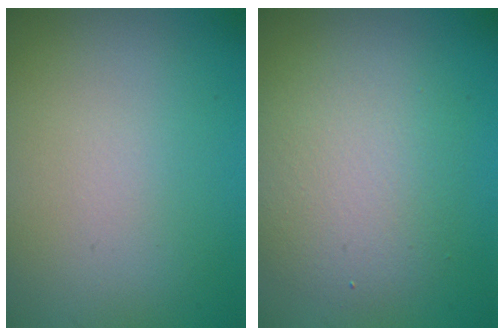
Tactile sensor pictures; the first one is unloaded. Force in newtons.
{"total": 4.4, "press": 4.4, "slide": 0.0}